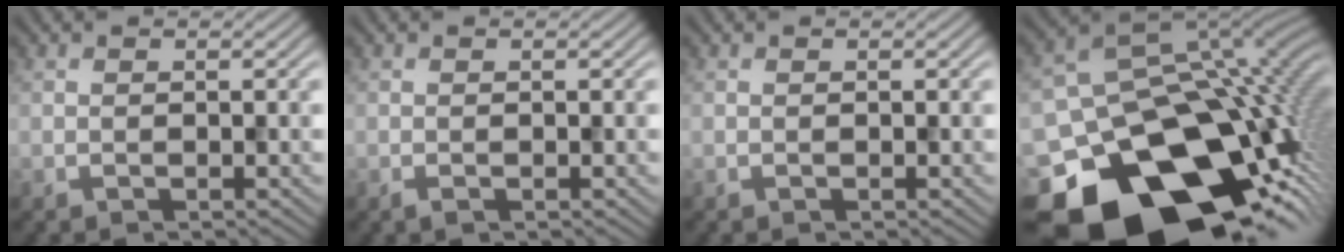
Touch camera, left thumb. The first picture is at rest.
{"total": 0.6, "force": [-0.3, 0.2, 0.5], "torque": [-0.010, -0.002, -0.004]}
{"total": 0.0}
{"total": 20.8, "force": [-8.7, 14.4, 12.2], "torque": [-0.243, -0.041, -0.126]}